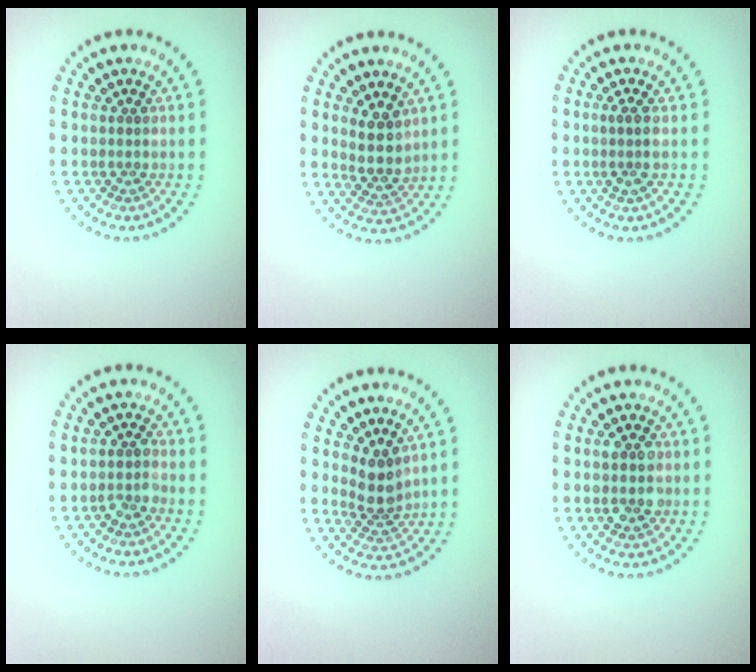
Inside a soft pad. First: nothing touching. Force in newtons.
{"total": 2.8, "press": 2.5, "slide": 1.2}
{"total": 1.6, "press": 1.2, "slide": 1.0}
{"total": 1.5, "press": 1.3, "slide": 0.7}
{"total": 2.6, "press": 2.1, "slide": 1.6}
{"total": 2.8, "press": 2.8, "slide": 0.3}